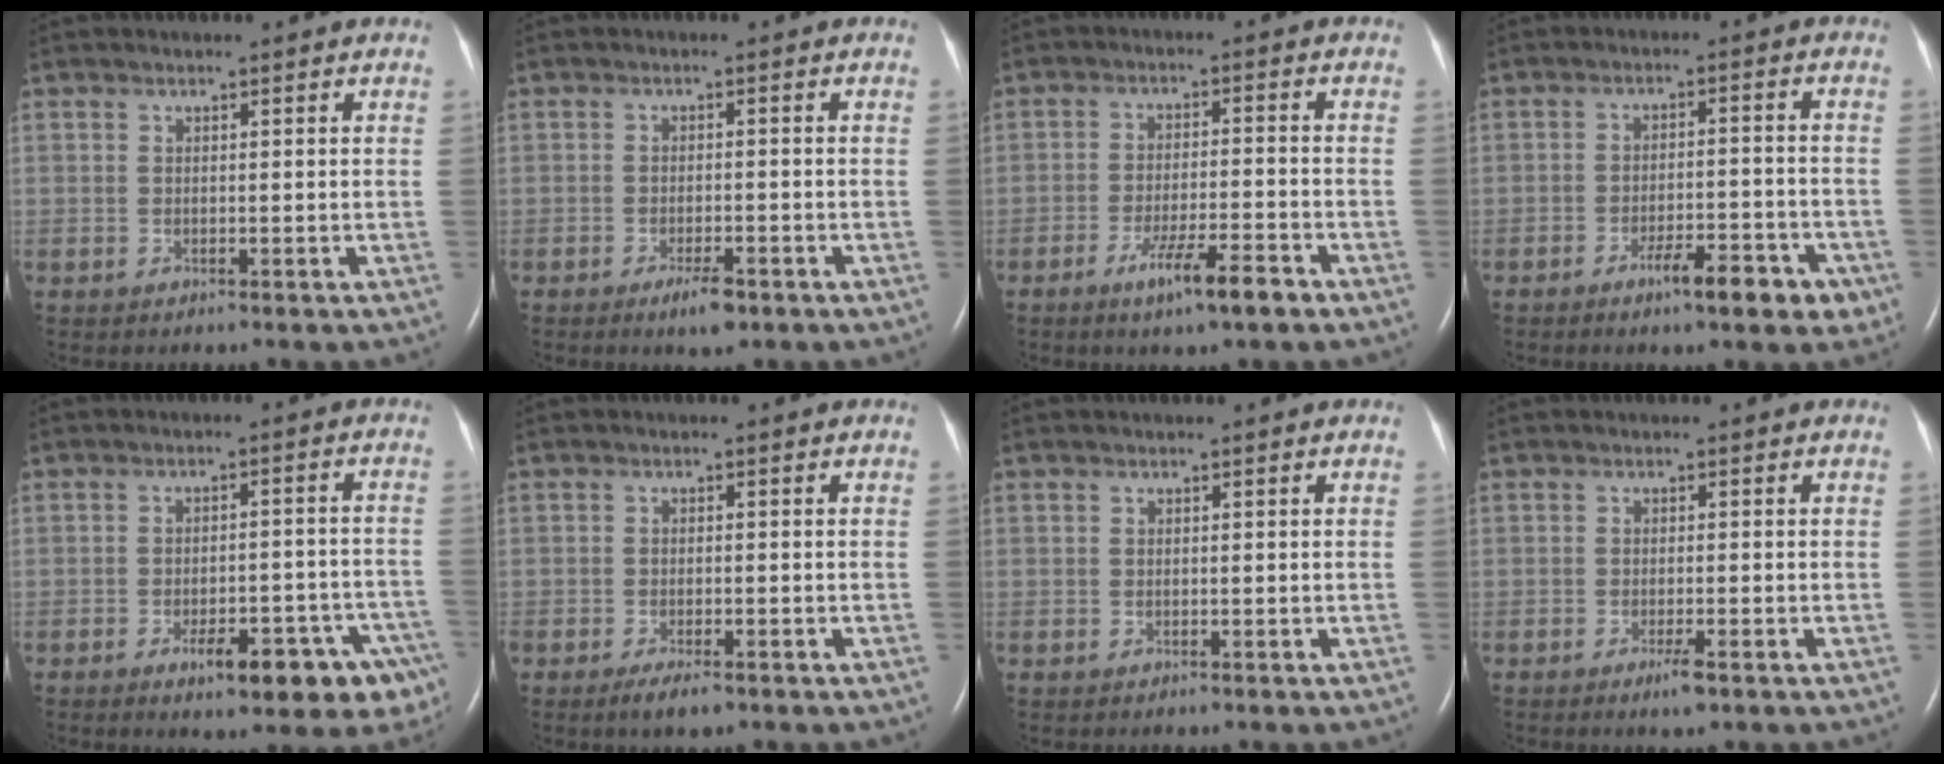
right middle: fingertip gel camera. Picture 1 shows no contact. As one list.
[{"total": 3.1, "force": [-2.1, 0.7, 2.3], "torque": [-0.044, -0.003, -0.031]}, {"total": 6.9, "force": [-4.4, 0.4, 5.3], "torque": [-0.098, -0.009, -0.072]}, {"total": 7.1, "force": [-4.3, 1.8, 5.4], "torque": [-0.073, 0.002, -0.058]}, {"total": 11.2, "force": [-6.9, 3.2, 8.2], "torque": [-0.073, 0.021, -0.084]}, {"total": 2.8, "force": [-1.9, 0.7, 1.9], "torque": [-0.039, -0.004, -0.030]}, {"total": 0.0}, {"total": 1.8, "force": [-1.1, 0.1, 1.4], "torque": [-0.030, -0.004, -0.018]}]